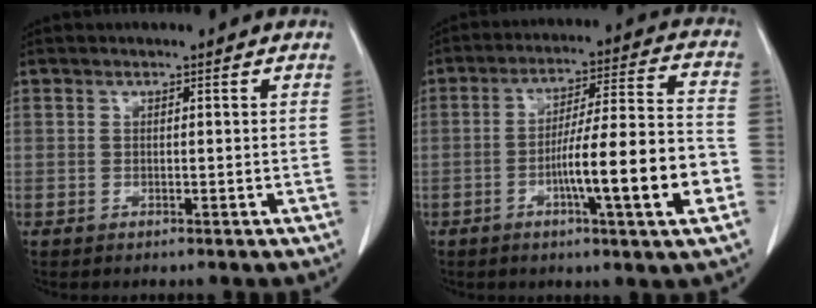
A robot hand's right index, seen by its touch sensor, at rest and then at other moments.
{"total": 14.8, "force": [-4.6, 0.3, 14.0], "torque": [-0.224, 0.004, -0.073]}